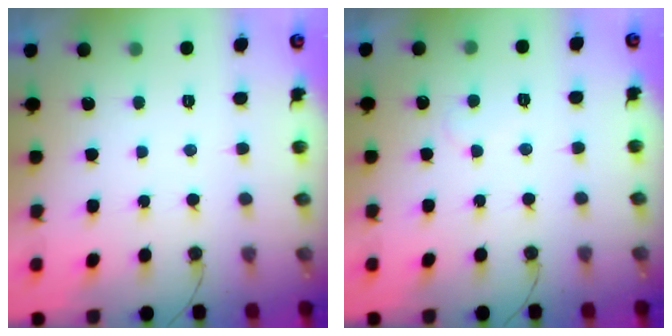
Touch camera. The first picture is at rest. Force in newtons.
{"total": 4.5, "press": 4.5, "slide": 0.3}